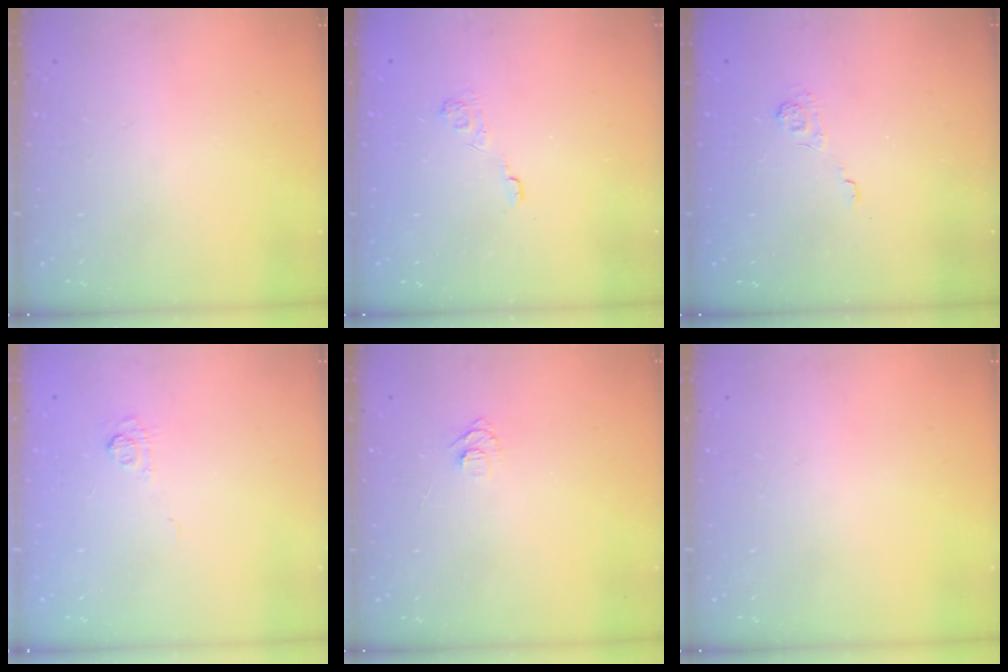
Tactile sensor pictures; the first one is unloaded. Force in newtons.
{"total": 2.8, "press": 2.3, "slide": 1.5}
{"total": 1.9, "press": 1.3, "slide": 1.3}
{"total": 4.6, "press": 4.4, "slide": 1.1}
{"total": 5.2, "press": 5.1, "slide": 0.6}
{"total": 0.0}